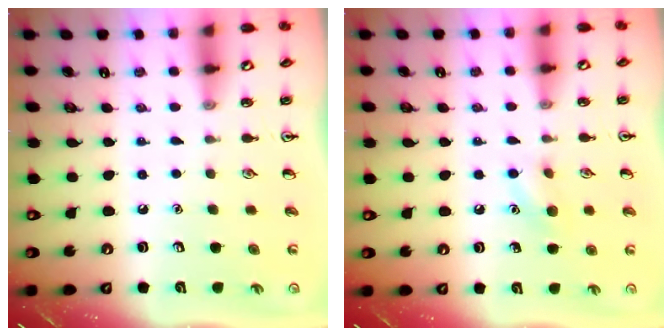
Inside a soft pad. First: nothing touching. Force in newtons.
{"total": 7.9, "press": 7.6, "slide": 1.9}